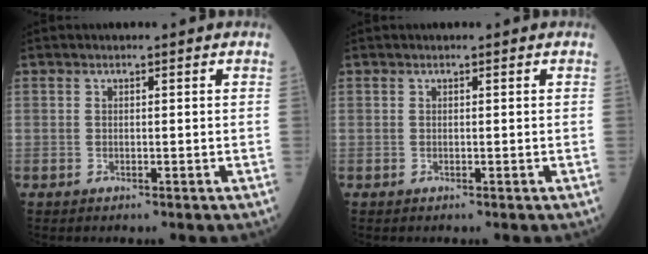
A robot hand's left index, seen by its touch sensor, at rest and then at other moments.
{"total": 0.0}